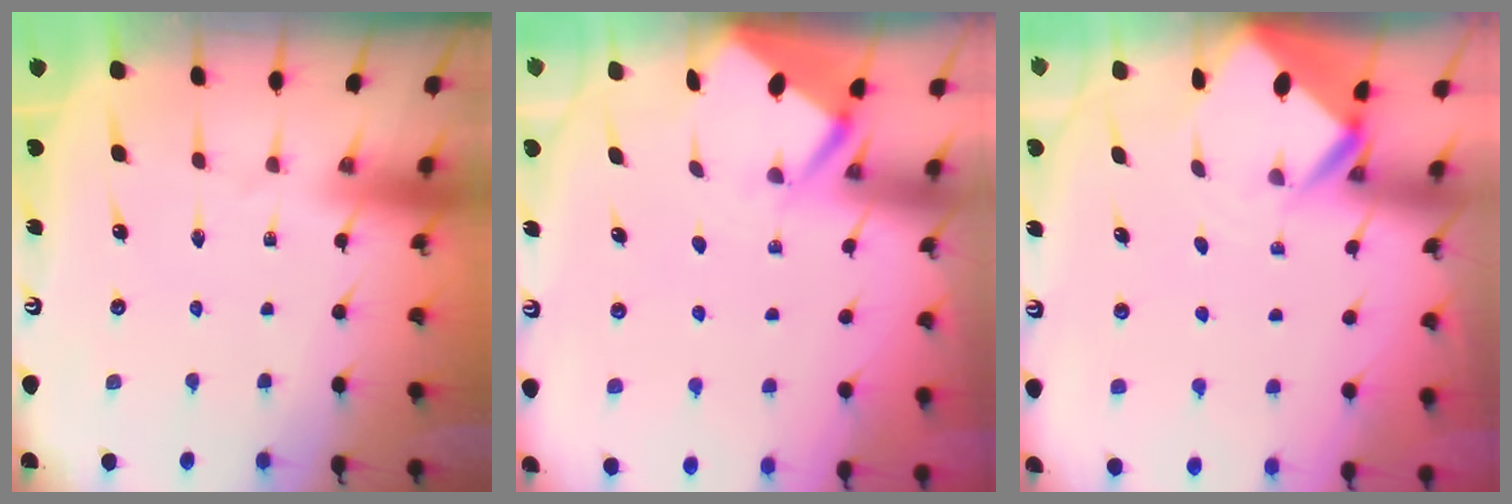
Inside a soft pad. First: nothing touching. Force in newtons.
{"total": 2.7, "press": 2.7, "slide": 0.4}
{"total": 3.4, "press": 3.4, "slide": 0.2}